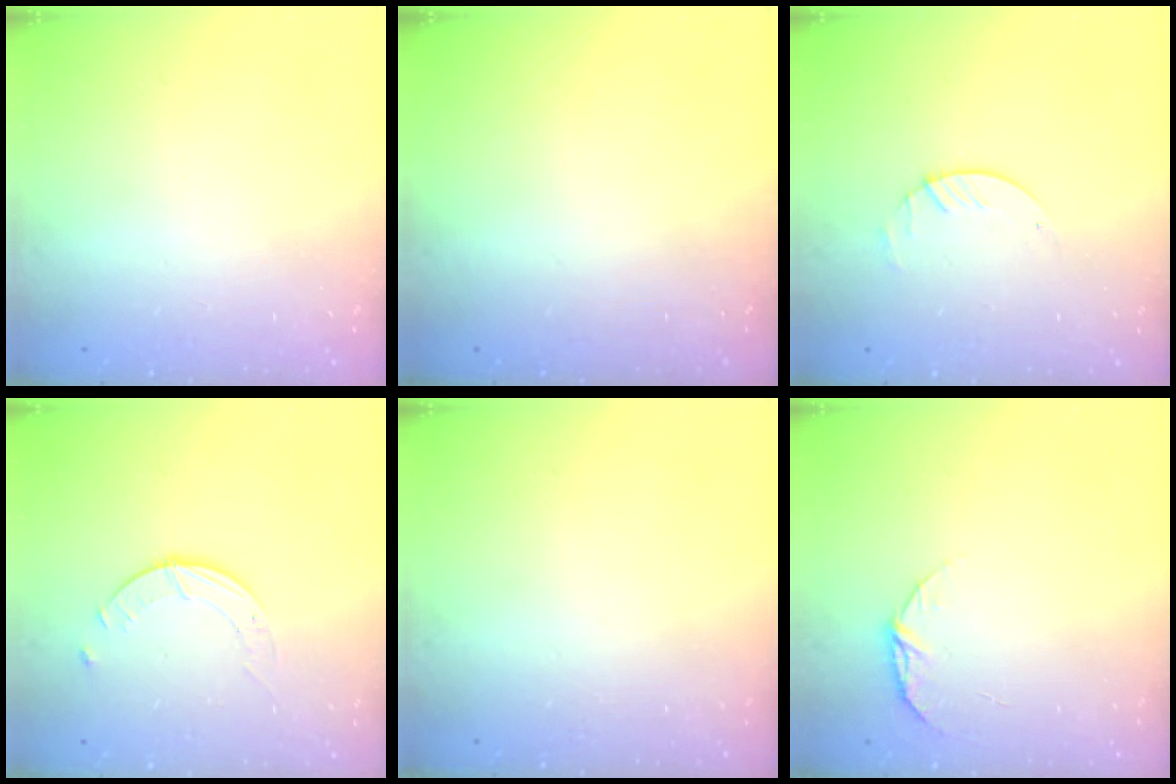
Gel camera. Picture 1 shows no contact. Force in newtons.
{"total": 0.0}
{"total": 1.7, "press": 1.6, "slide": 0.2}
{"total": 2.3, "press": 2.3, "slide": 0.3}
{"total": 0.0}
{"total": 6.6, "press": 6.5, "slide": 0.6}